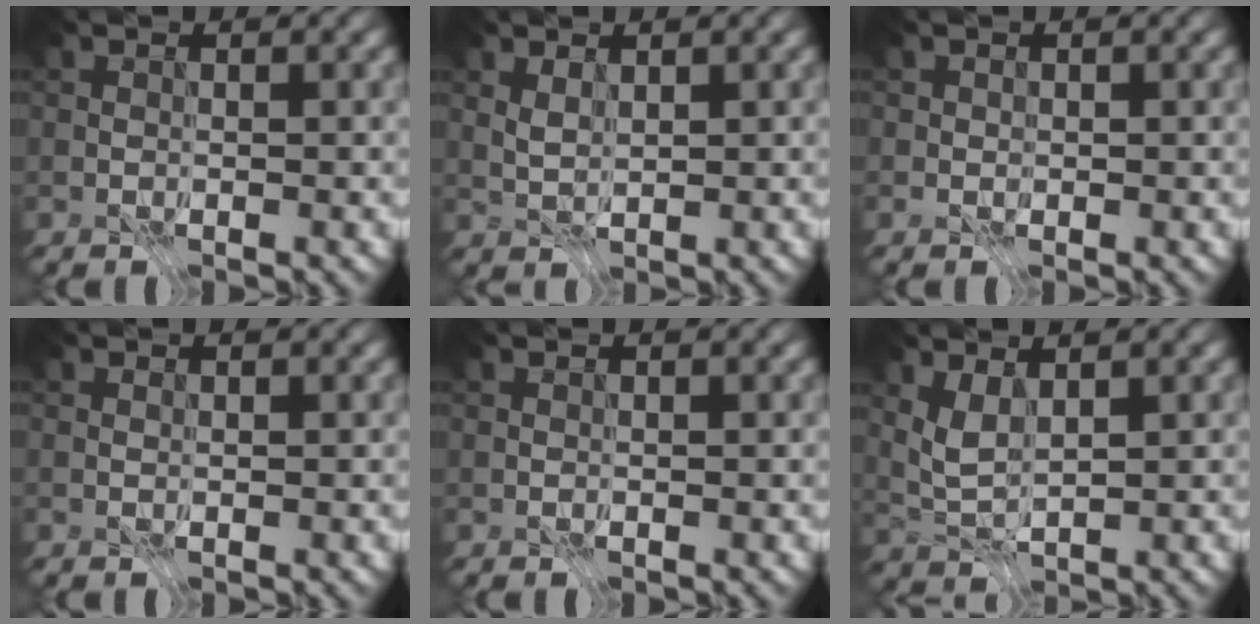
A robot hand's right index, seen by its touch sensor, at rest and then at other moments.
{"total": 1.1, "force": [0.5, 0.5, 0.8], "torque": [-0.019, -0.004, 0.012]}
{"total": 0.6, "force": [0.0, 0.5, 0.1], "torque": [-0.001, -0.003, 0.005]}
{"total": 0.0}
{"total": 0.0}
{"total": 1.8, "force": [0.7, 0.6, 1.5], "torque": [-0.036, -0.007, 0.016]}